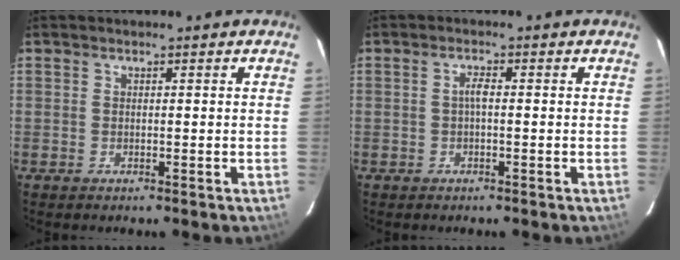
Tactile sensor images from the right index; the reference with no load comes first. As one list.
[{"total": 1.5, "force": [-0.2, 0.3, 1.5], "torque": [-0.029, 0.007, -0.005]}]